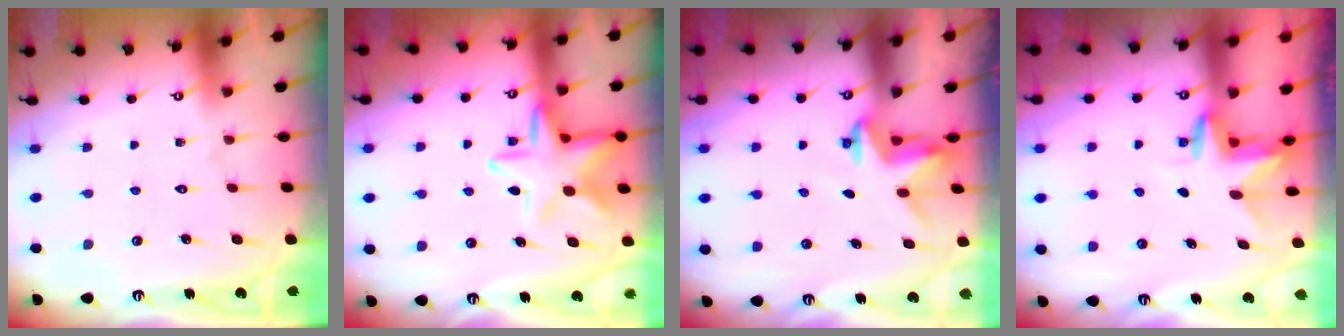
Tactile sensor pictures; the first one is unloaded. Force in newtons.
{"total": 12.6, "press": 12.5, "slide": 1.0}
{"total": 2.9, "press": 2.9, "slide": 0.1}
{"total": 3.3, "press": 3.3, "slide": 0.3}